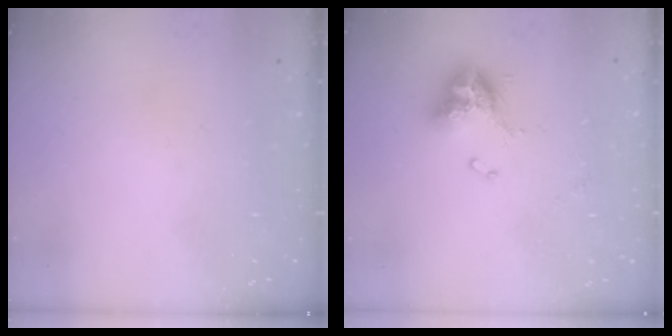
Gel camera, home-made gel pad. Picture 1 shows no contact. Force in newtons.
{"total": 10.5, "press": 10.5, "slide": 1.0}